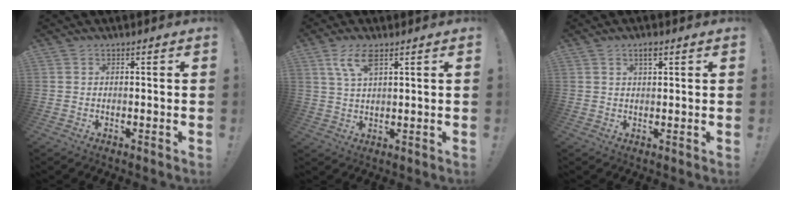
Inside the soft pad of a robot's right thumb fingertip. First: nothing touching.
{"total": 6.5, "force": [3.5, 2.2, 5.0], "torque": [-0.101, -0.004, 0.064]}
{"total": 2.6, "force": [1.5, 0.9, 2.0], "torque": [-0.035, 0.000, 0.023]}